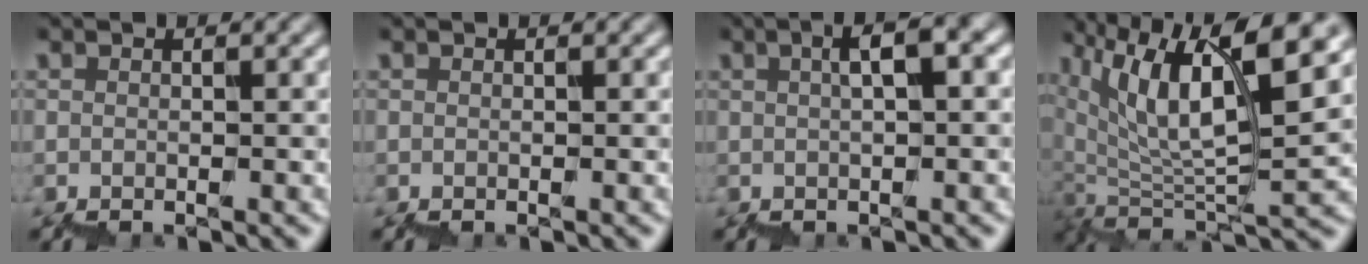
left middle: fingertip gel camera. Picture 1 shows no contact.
{"total": 0.0}
{"total": 3.4, "force": [1.2, 0.6, 3.2], "torque": [-0.043, 0.018, 0.013]}
{"total": 10.6, "force": [6.4, 2.9, 7.9], "torque": [-0.150, 0.022, 0.120]}